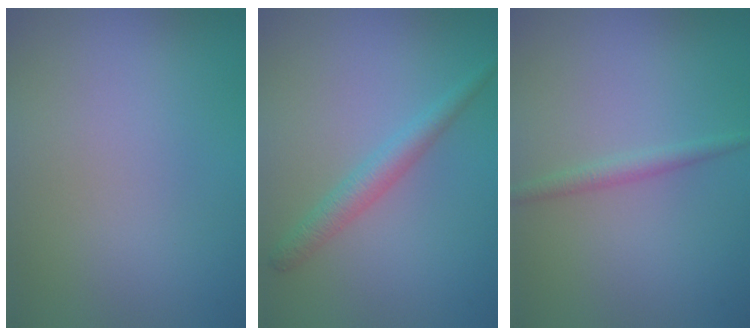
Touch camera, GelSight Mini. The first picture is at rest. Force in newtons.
{"total": 2.4, "press": 2.4, "slide": 0.1}
{"total": 1.4, "press": 1.4, "slide": 0.1}